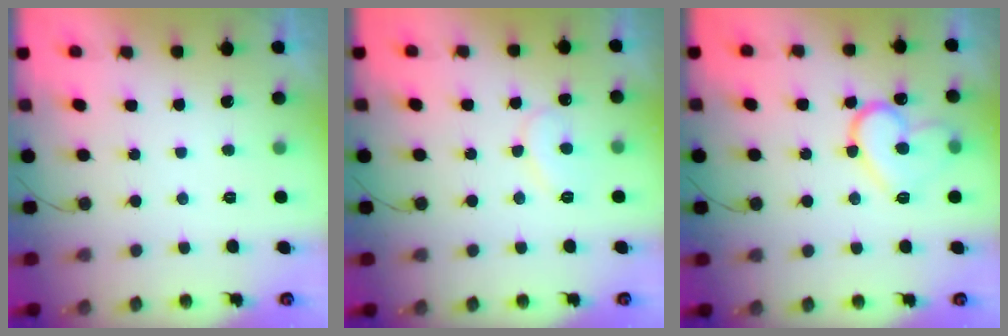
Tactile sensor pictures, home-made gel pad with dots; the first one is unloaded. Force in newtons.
{"total": 8.0, "press": 7.9, "slide": 0.7}
{"total": 14.0, "press": 13.9, "slide": 1.2}